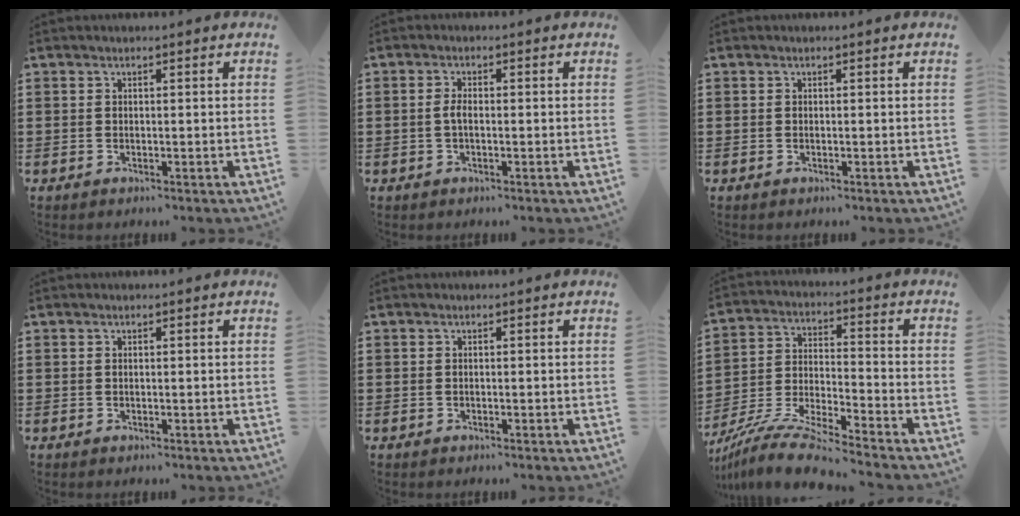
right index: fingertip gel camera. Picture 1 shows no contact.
{"total": 1.9, "force": [-0.3, 0.7, 1.7], "torque": [-0.040, -0.002, -0.009]}
{"total": 0.0}
{"total": 0.0}
{"total": 0.0}
{"total": 9.1, "force": [-8.6, -0.3, 2.9], "torque": [-0.072, -0.001, -0.177]}